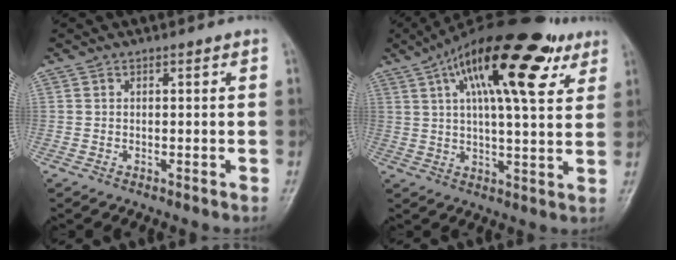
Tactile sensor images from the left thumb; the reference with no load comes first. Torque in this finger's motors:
{"motor_torque": [-0.03, 0.51, 1.97, -0.80, 0.39]}